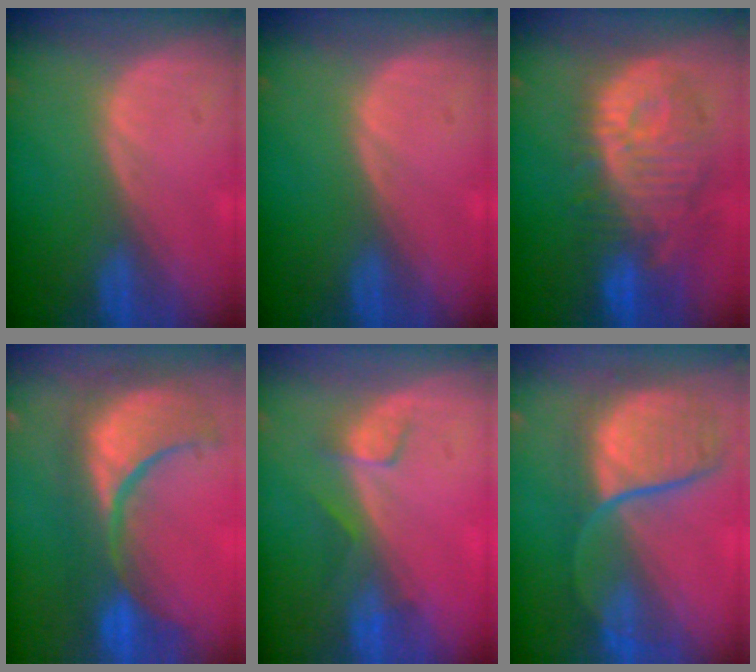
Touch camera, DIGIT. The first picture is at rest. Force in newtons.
{"total": 0.0}
{"total": 12.3, "press": 11.1, "slide": 5.2}
{"total": 12.6, "press": 11.2, "slide": 5.7}
{"total": 3.4, "press": 3.0, "slide": 1.5}
{"total": 9.6, "press": 9.0, "slide": 3.3}